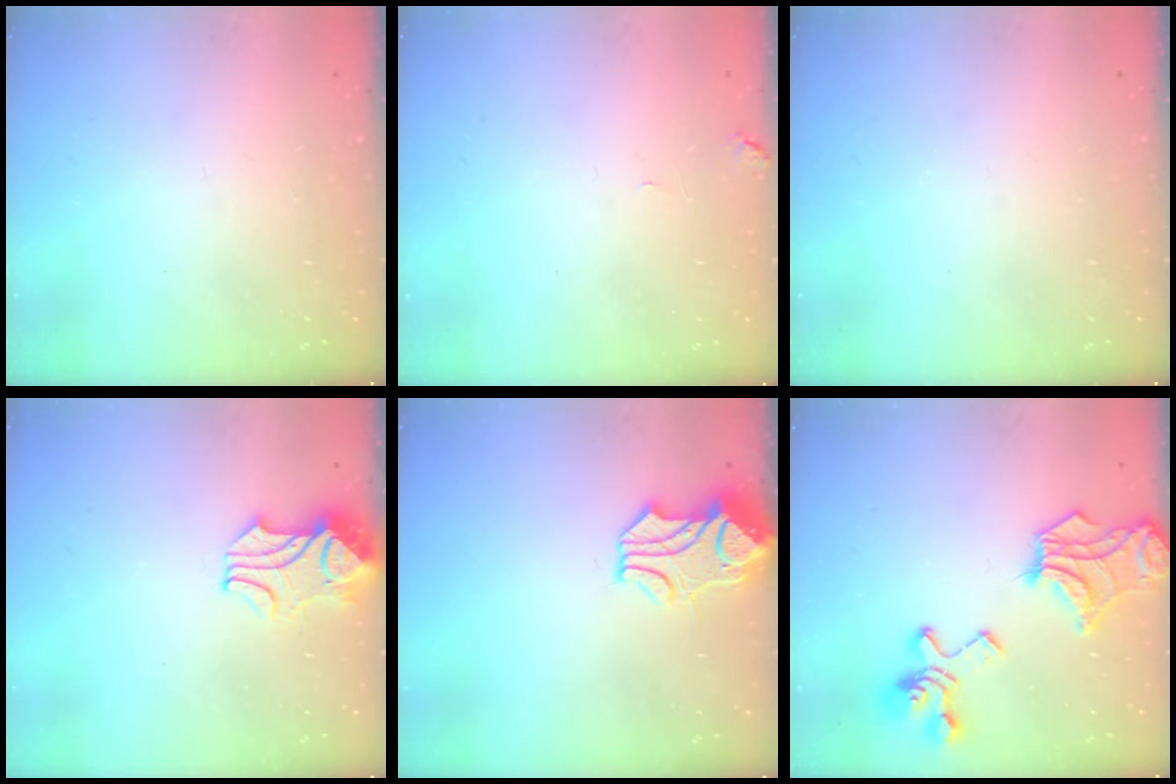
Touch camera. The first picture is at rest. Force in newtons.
{"total": 0.0}
{"total": 0.0}
{"total": 2.4, "press": 2.1, "slide": 1.0}
{"total": 1.7, "press": 1.1, "slide": 1.3}
{"total": 16.7, "press": 16.4, "slide": 3.4}